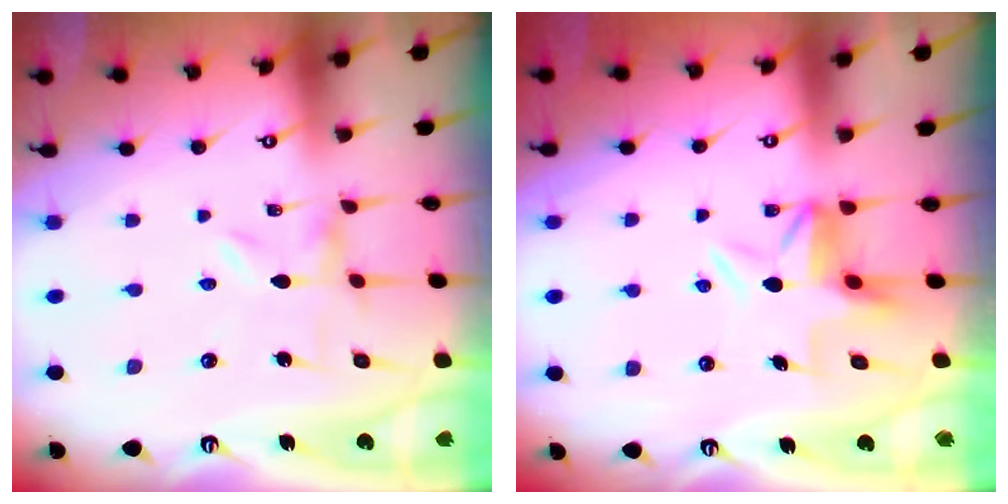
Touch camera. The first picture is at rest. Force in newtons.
{"total": 6.6, "press": 6.3, "slide": 1.7}